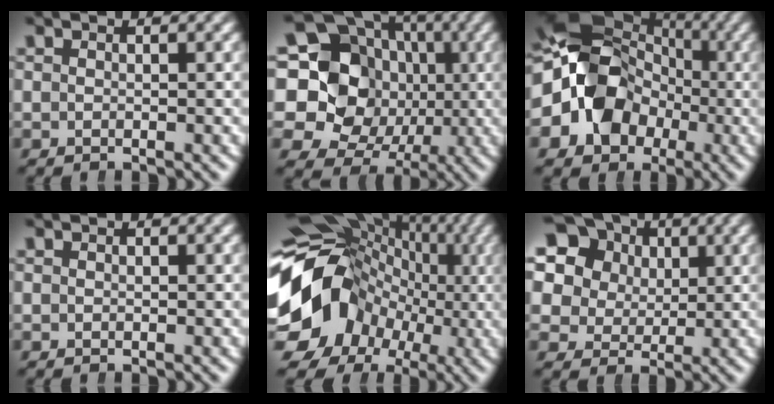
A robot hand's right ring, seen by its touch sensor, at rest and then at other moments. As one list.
[{"total": 19.8, "force": [0.9, 17.2, 9.8], "torque": [-0.202, -0.046, 0.013]}, {"total": 17.5, "force": [1.6, 14.2, 10.0], "torque": [-0.191, -0.013, 0.022]}, {"total": 0.0}, {"total": 20.2, "force": [0.4, 16.1, 12.1], "torque": [-0.221, -0.027, 0.003]}, {"total": 13.8, "force": [4.1, 11.5, 6.3], "torque": [-0.142, 0.002, 0.055]}]